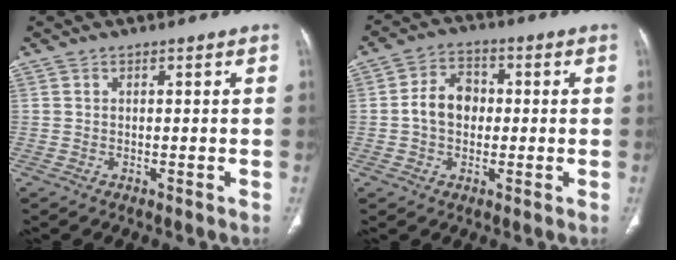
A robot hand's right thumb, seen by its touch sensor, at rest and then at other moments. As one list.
[{"total": 7.4, "force": [-0.2, 5.6, 4.8], "torque": [-0.066, 0.019, -0.012]}]